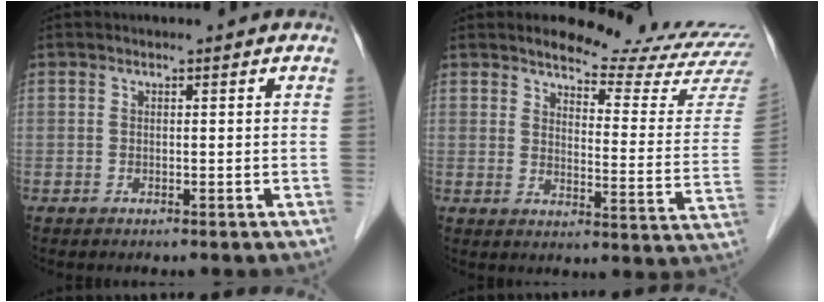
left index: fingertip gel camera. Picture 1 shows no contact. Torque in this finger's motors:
{"motor_torque": [0.91, -1.23, 0.06, -0.01]}